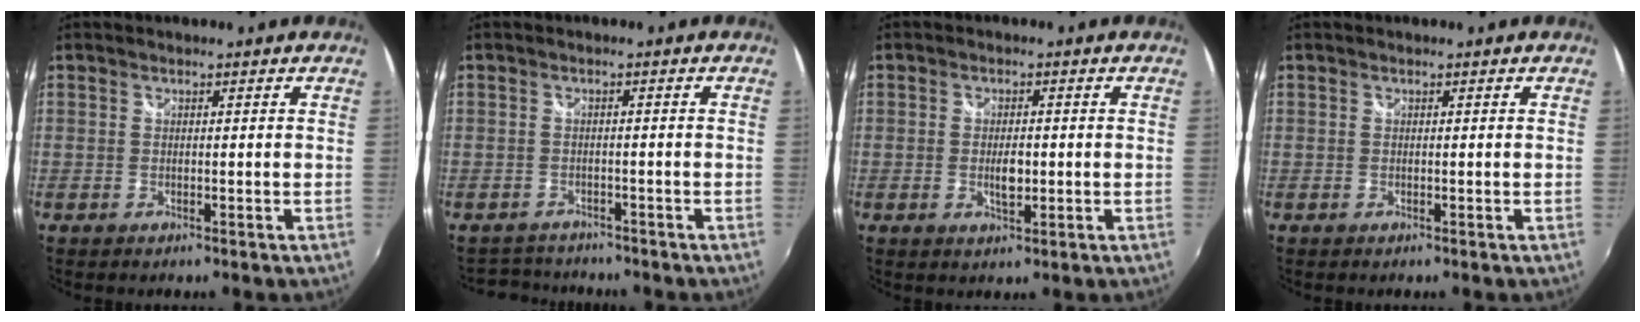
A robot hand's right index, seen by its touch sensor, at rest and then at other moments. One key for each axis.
{"total": 4.9, "fx": -4.5, "fy": 1.8, "fz": 0.3, "tx": -0.020, "ty": -0.001, "tz": -0.074}
{"total": 3.5, "fx": -0.5, "fy": 1.5, "fz": 3.1, "tx": -0.054, "ty": -0.003, "tz": -0.008}
{"total": 0.0}